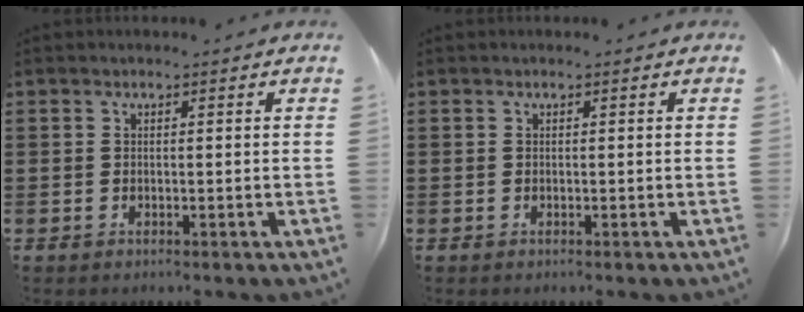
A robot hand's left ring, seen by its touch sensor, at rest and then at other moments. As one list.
[{"total": 0.0}]